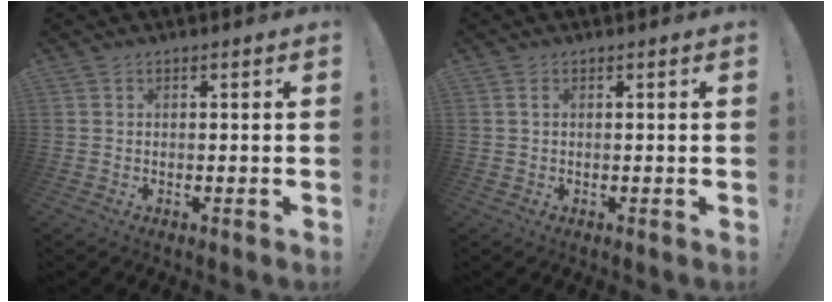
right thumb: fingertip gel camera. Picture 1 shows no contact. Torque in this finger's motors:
{"motor_torque": [0.34, -0.40, 0.06, -0.01, 0.00]}